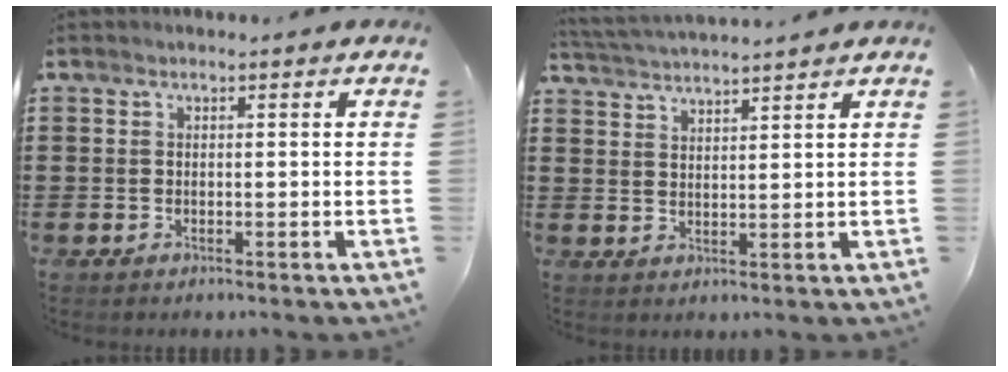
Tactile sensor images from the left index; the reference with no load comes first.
{"total": 2.9, "force": [2.8, -0.5, 0.0], "torque": [-0.011, -0.012, 0.052]}